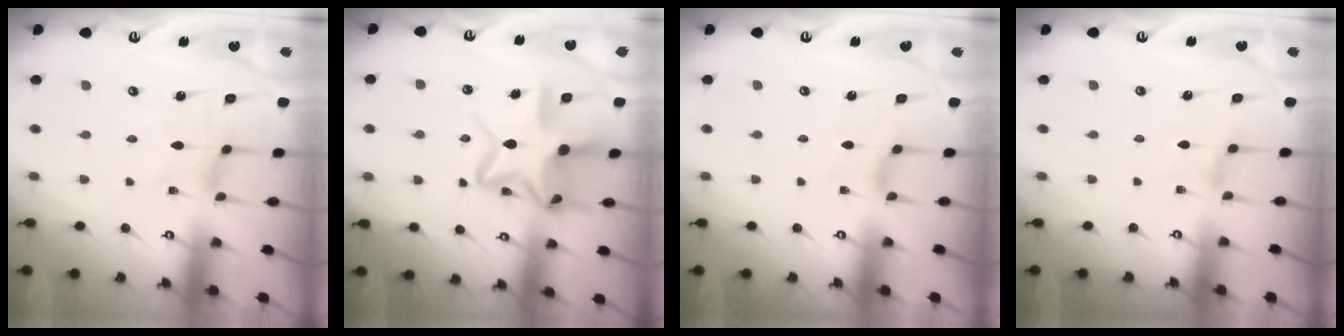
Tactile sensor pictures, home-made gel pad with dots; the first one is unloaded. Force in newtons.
{"total": 15.1, "press": 15.0, "slide": 1.3}
{"total": 4.0, "press": 3.9, "slide": 0.7}
{"total": 1.6, "press": 1.6, "slide": 0.3}